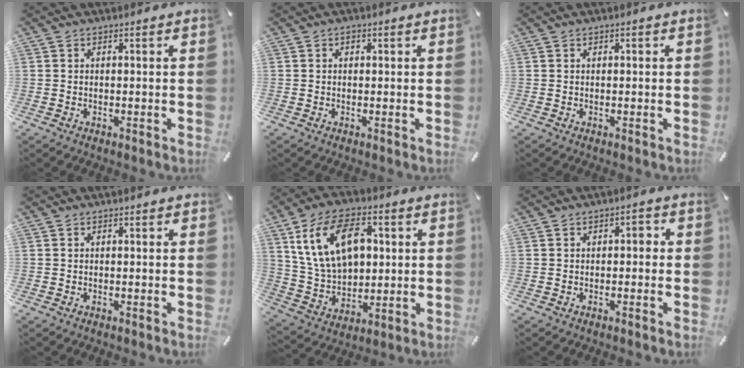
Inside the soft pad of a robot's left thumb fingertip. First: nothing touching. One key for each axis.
{"total": 0.7, "fx": 0.2, "fy": 0.6, "fz": 0.3, "tx": -0.007, "ty": 0.003, "tz": 0.003}
{"total": 0.0}
{"total": 0.0}
{"total": 16.4, "fx": 5.0, "fy": 11.3, "fz": 10.8, "tx": -0.229, "ty": 0.003, "tz": 0.089}
{"total": 1.9, "fx": -0.4, "fy": 1.3, "fz": 1.4, "tx": -0.027, "ty": 0.009, "tz": -0.012}